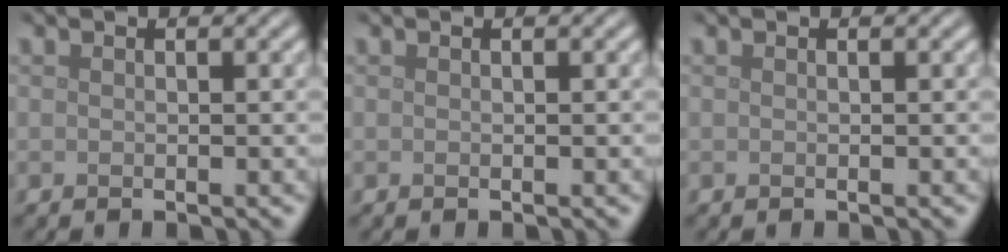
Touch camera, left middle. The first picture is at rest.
{"total": 0.0}
{"total": 0.0}